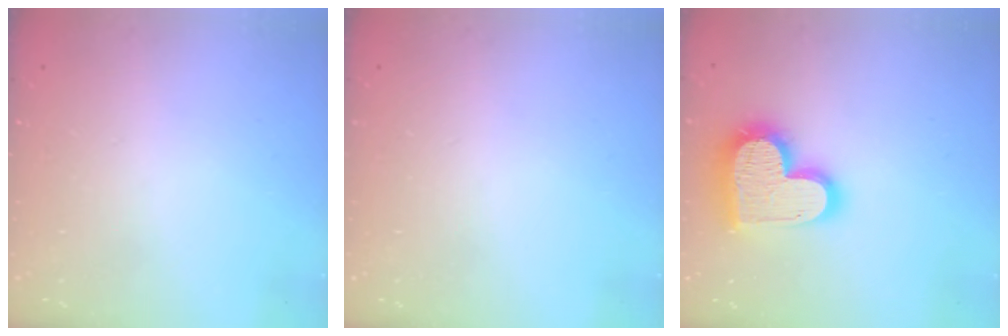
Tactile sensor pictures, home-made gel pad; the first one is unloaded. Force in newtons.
{"total": 0.0}
{"total": 20.1, "press": 20.0, "slide": 1.8}